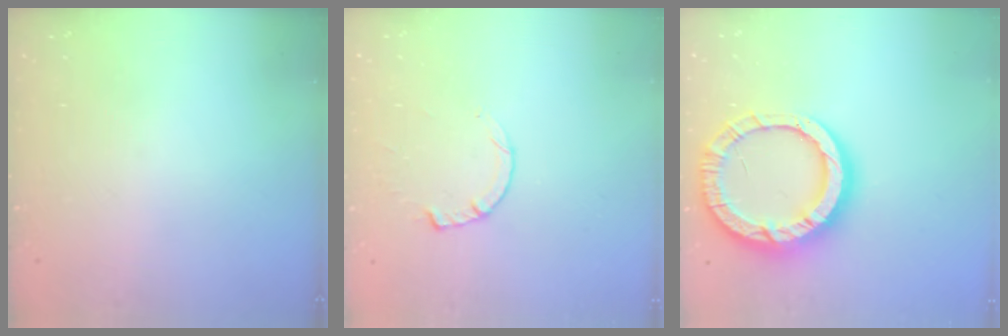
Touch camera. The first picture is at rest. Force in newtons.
{"total": 4.1, "press": 4.0, "slide": 0.8}
{"total": 17.5, "press": 17.4, "slide": 1.5}